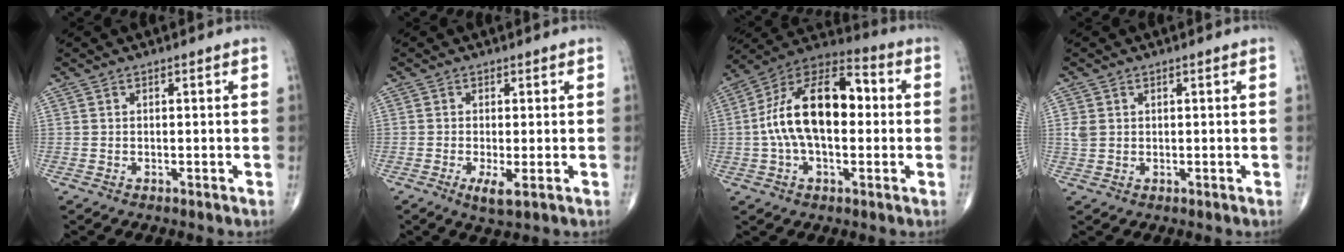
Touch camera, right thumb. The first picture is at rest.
{"total": 3.3, "force": [-1.0, 0.7, 3.0], "torque": [-0.059, -0.010, -0.017]}
{"total": 18.8, "force": [0.8, 10.2, 15.8], "torque": [-0.269, 0.042, 0.005]}
{"total": 2.1, "force": [0.6, 1.6, 1.2], "torque": [-0.028, 0.001, 0.019]}